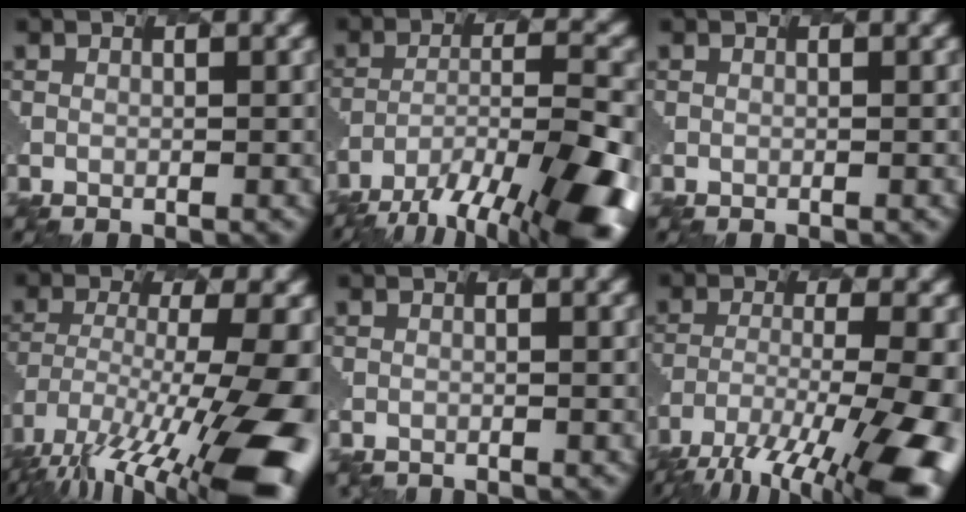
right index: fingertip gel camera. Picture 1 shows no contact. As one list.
[{"total": 14.5, "force": [-10.8, 4.9, 8.5], "torque": [-0.163, -0.027, -0.148]}, {"total": 0.0}, {"total": 14.2, "force": [-8.1, 4.5, 10.8], "torque": [-0.221, -0.022, -0.118]}, {"total": 0.9, "force": [-0.7, 0.1, -0.4], "torque": [0.008, 0.001, -0.018]}, {"total": 16.5, "force": [-11.6, 6.2, 10.1], "torque": [-0.160, -0.041, -0.140]}]